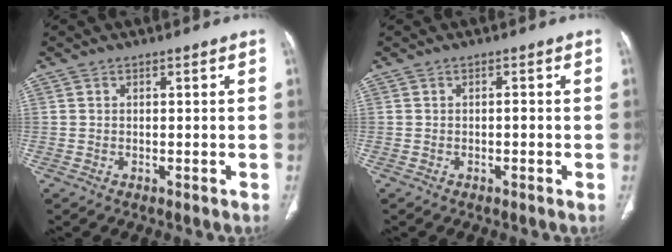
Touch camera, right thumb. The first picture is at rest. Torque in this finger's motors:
{"motor_torque": [0.47, 0.25, 0.39, -0.09, 0.03]}